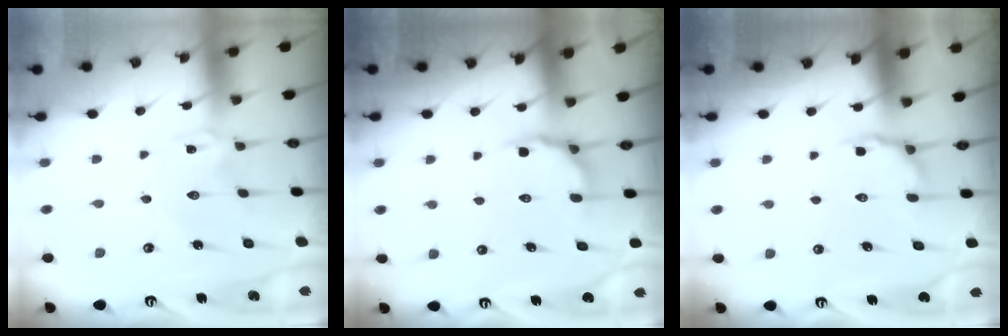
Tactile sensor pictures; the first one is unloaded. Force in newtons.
{"total": 4.7, "press": 4.1, "slide": 2.2}
{"total": 6.2, "press": 5.7, "slide": 2.5}